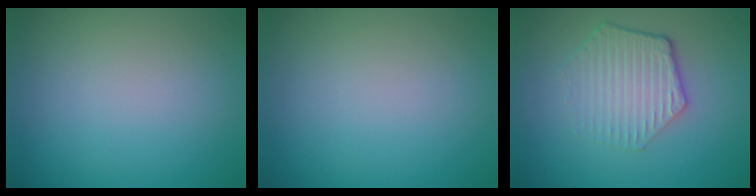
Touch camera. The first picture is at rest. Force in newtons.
{"total": 0.0}
{"total": 4.3, "press": 3.3, "slide": 2.8}